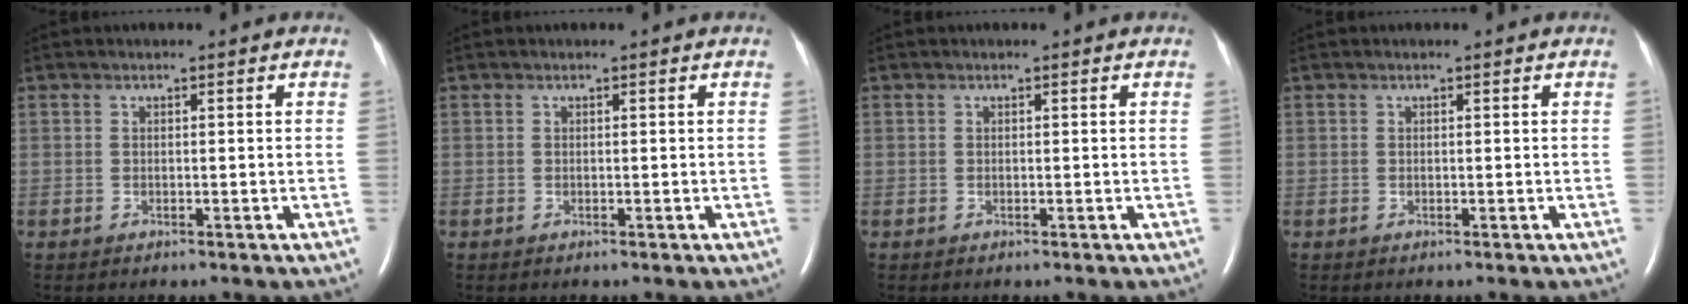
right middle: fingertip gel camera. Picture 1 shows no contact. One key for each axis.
{"total": 0.0}
{"total": 0.0}
{"total": 0.0}